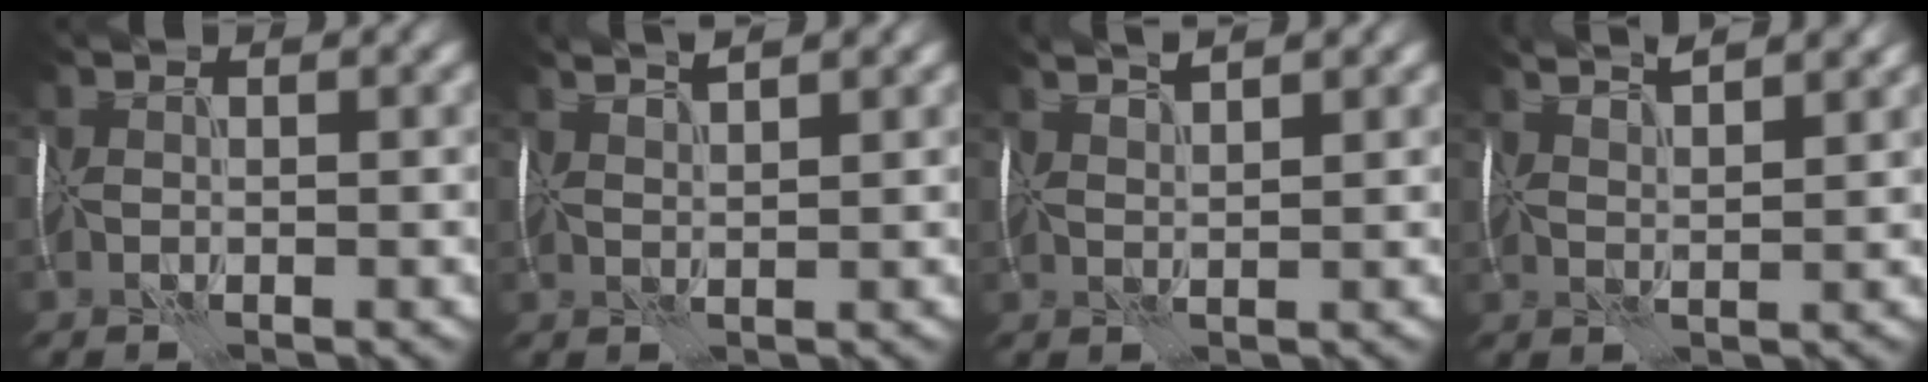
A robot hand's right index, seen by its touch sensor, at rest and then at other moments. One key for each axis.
{"total": 2.8, "fx": 2.5, "fy": 0.1, "fz": 1.2, "tx": -0.019, "ty": 0.017, "tz": 0.038}
{"total": 2.7, "fx": 2.5, "fy": -0.1, "fz": 1.0, "tx": -0.016, "ty": 0.013, "tz": 0.041}
{"total": 5.0, "fx": 4.4, "fy": 0.9, "fz": 2.3, "tx": -0.027, "ty": 0.029, "tz": 0.054}